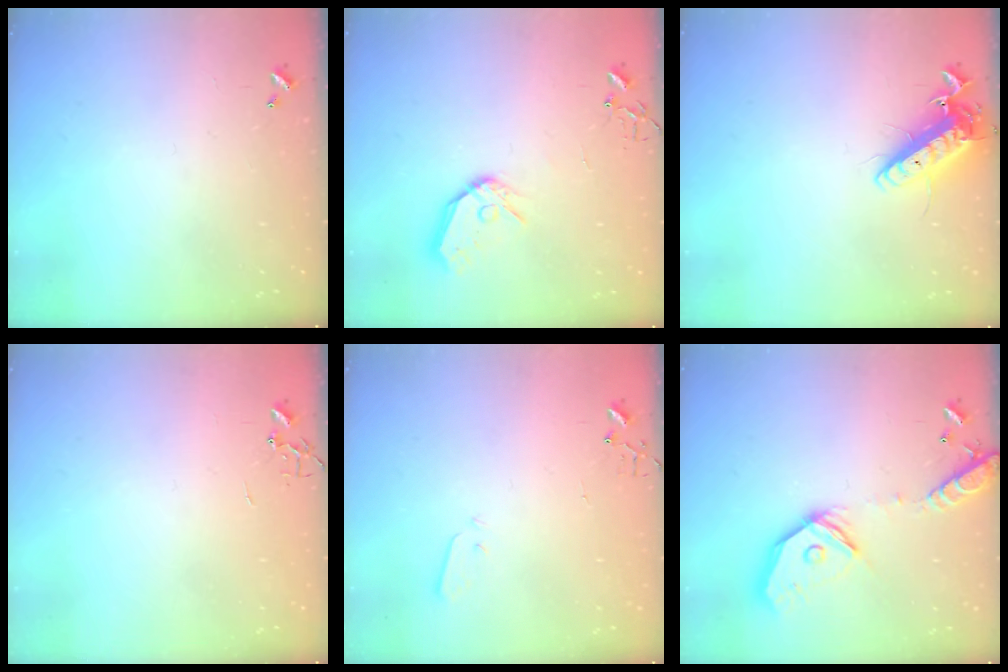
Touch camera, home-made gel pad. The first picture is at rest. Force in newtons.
{"total": 11.3, "press": 11.2, "slide": 1.5}
{"total": 14.1, "press": 13.9, "slide": 2.6}
{"total": 0.0}
{"total": 2.1, "press": 2.0, "slide": 0.4}
{"total": 18.4, "press": 18.2, "slide": 3.1}